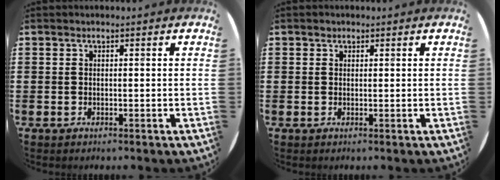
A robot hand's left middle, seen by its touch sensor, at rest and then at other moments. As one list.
[{"total": 0.5, "force": [0.4, 0.3, -0.1], "torque": [0.002, 0.004, 0.008]}]